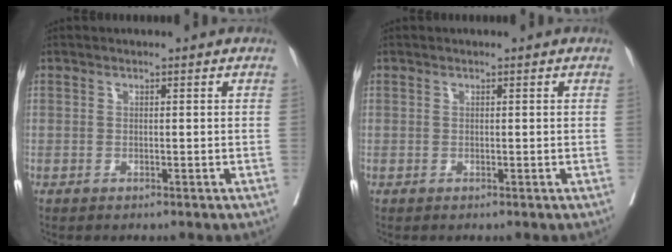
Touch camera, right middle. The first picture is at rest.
{"total": 0.0}